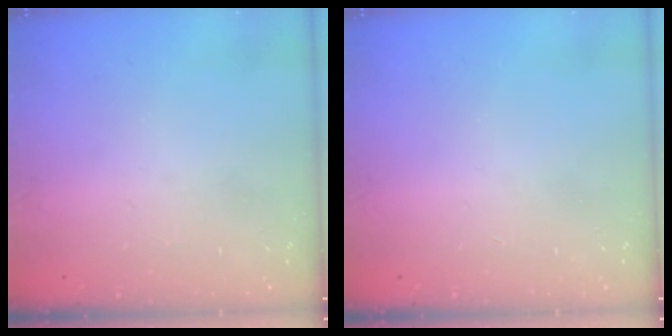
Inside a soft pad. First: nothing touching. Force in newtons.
{"total": 0.0}